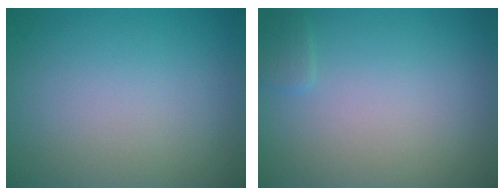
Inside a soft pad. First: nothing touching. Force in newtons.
{"total": 0.9, "press": 0.9, "slide": 0.0}